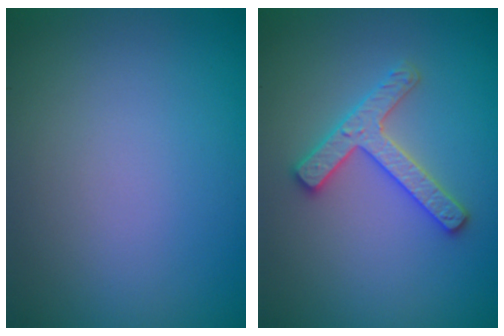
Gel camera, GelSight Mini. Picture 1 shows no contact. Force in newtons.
{"total": 2.8, "press": 2.8, "slide": 0.6}